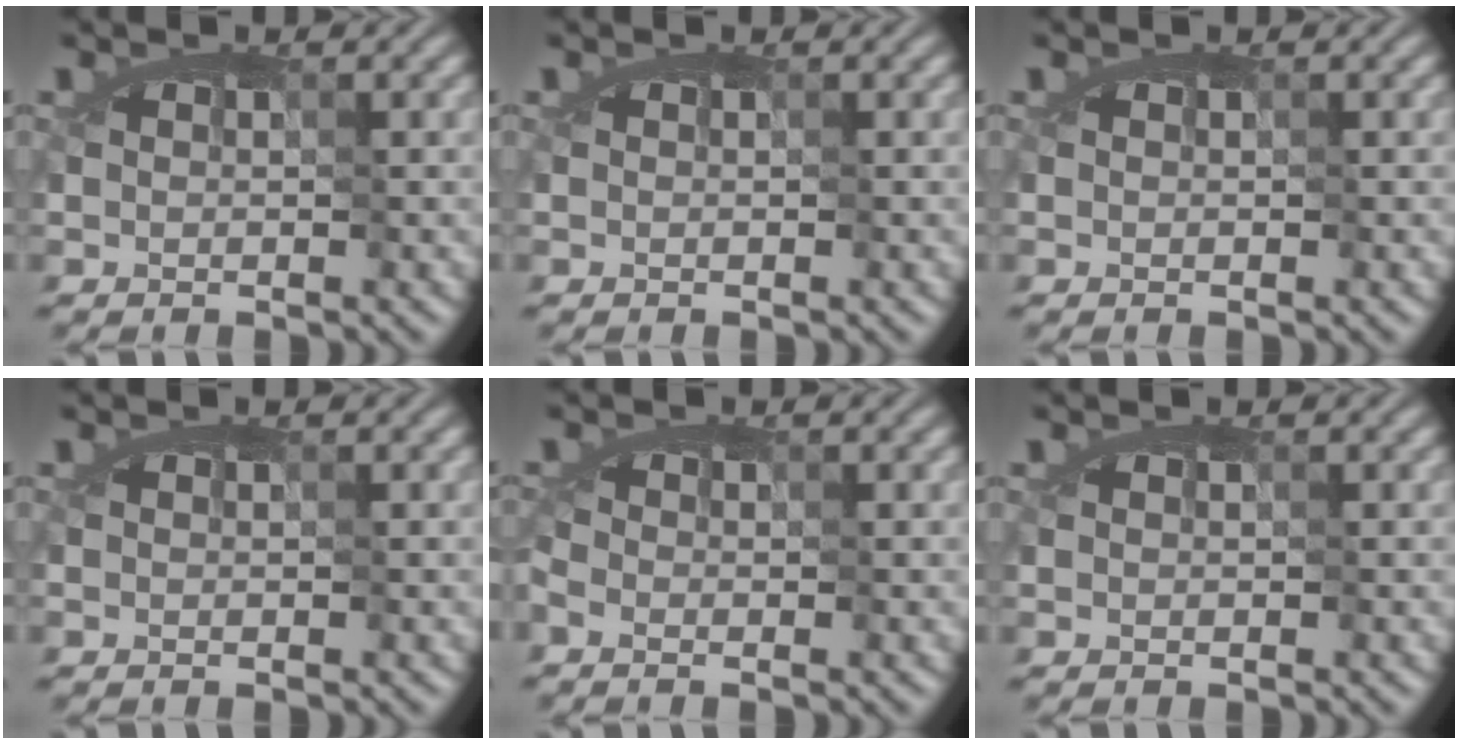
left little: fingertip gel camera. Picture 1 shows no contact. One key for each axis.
{"total": 0.0}
{"total": 0.0}
{"total": 0.0}
{"total": 0.7, "fx": -0.2, "fy": 0.4, "fz": 0.5, "tx": -0.019, "ty": -0.003, "tz": -0.003}
{"total": 0.0}